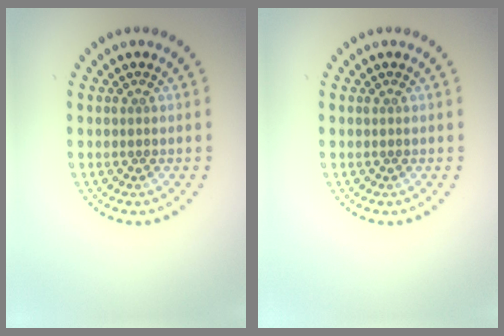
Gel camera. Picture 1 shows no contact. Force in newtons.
{"total": 0.0}